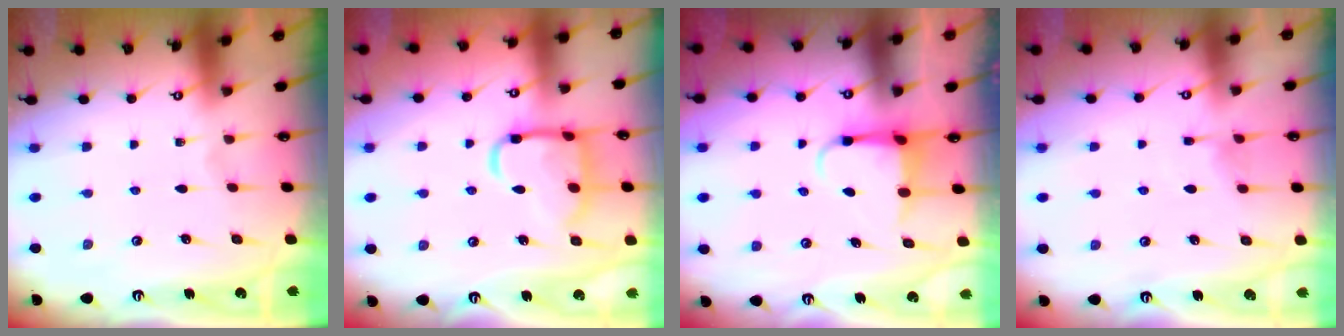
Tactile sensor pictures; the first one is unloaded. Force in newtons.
{"total": 13.8, "press": 13.8, "slide": 1.0}
{"total": 3.9, "press": 3.9, "slide": 0.4}
{"total": 4.3, "press": 4.3, "slide": 0.5}